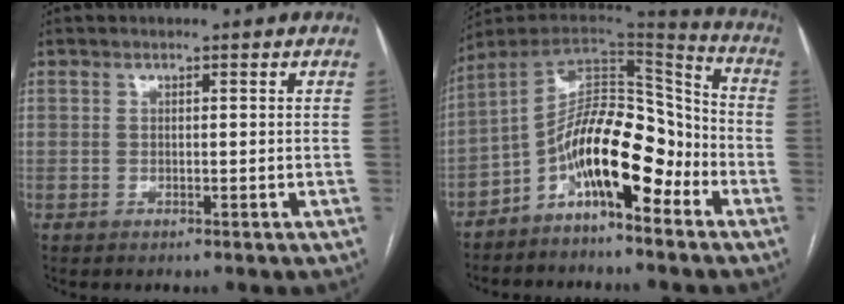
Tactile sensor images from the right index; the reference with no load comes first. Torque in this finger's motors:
{"motor_torque": [2.14, 0.00, 1.05, 0.21]}